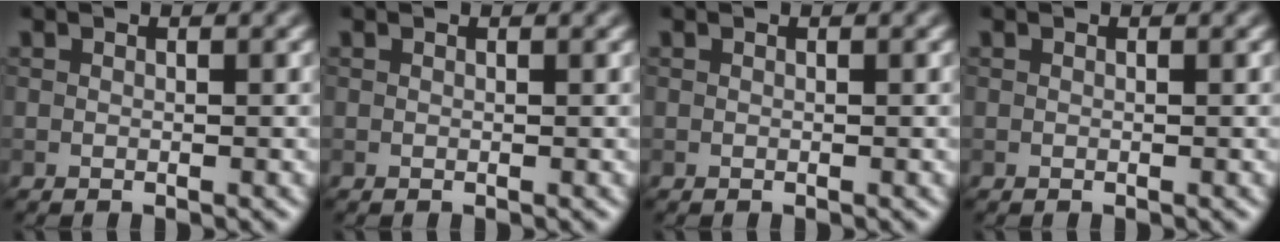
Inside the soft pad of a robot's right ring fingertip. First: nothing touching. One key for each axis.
{"total": 0.0}
{"total": 0.0}
{"total": 0.0}